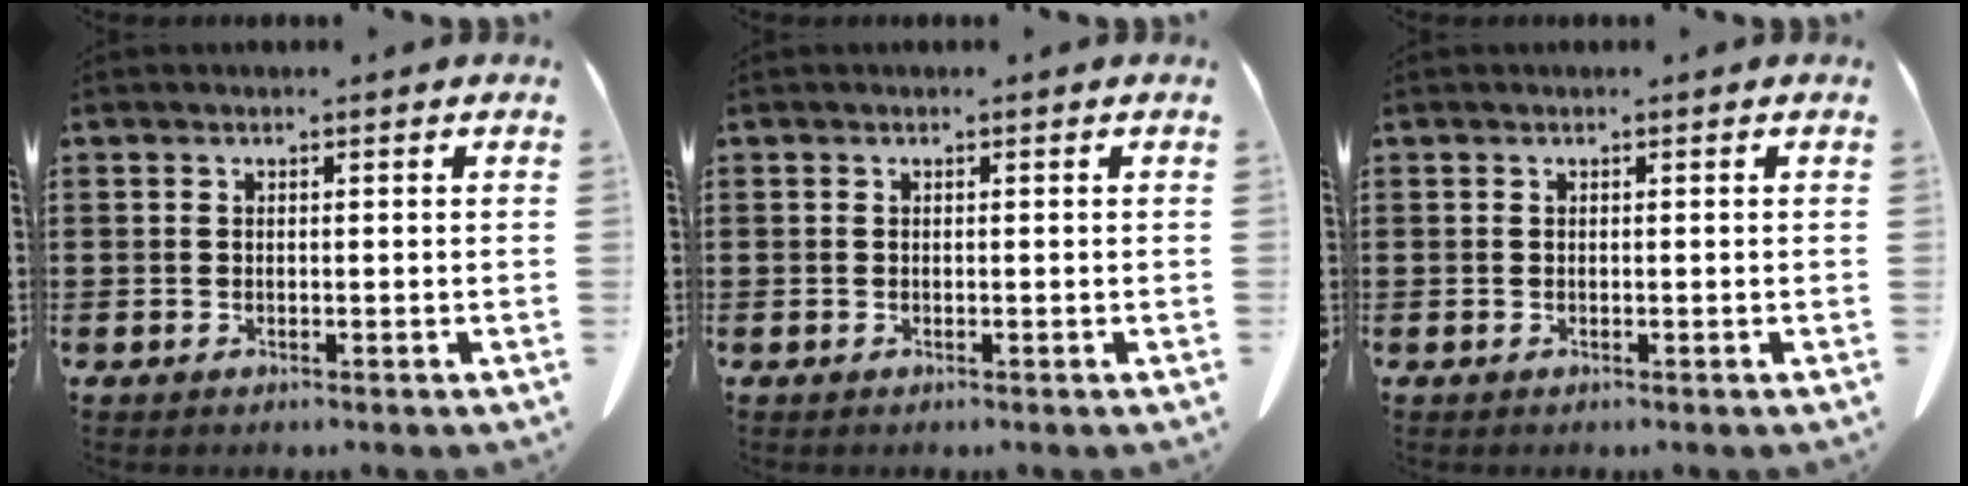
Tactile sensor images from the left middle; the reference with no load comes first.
{"total": 0.0}
{"total": 0.0}